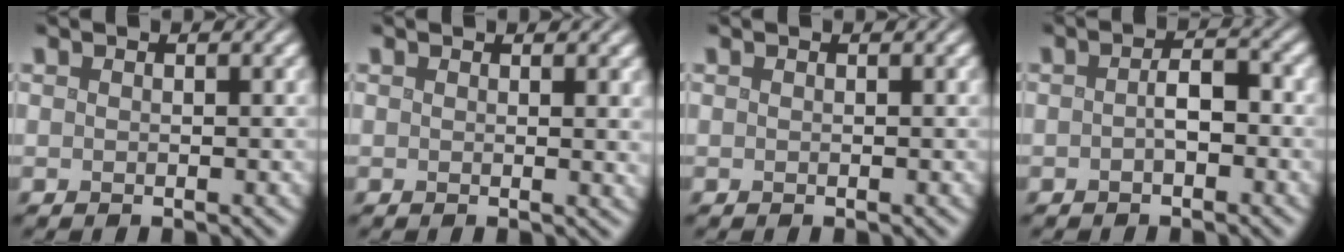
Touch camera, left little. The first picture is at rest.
{"total": 2.2, "force": [0.8, 0.7, 1.8], "torque": [-0.010, 0.003, 0.009]}
{"total": 0.0}
{"total": 2.2, "force": [-0.6, 1.0, 1.9], "torque": [-0.033, 0.005, -0.015]}